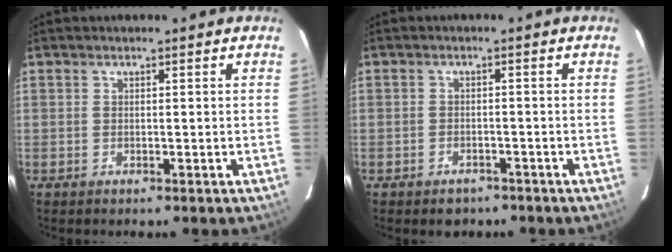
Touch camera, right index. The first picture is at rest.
{"total": 3.4, "force": [-2.4, 2.3, 0.6], "torque": [-0.018, 0.004, -0.031]}